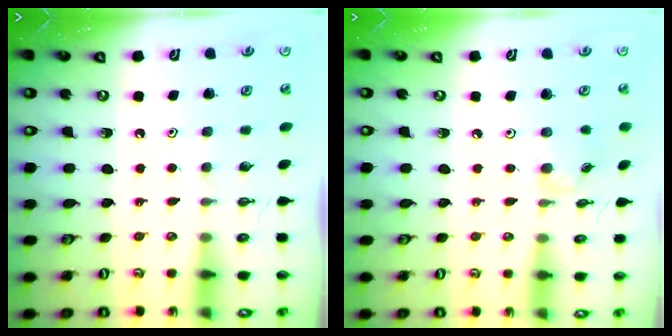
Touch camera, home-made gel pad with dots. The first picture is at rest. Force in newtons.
{"total": 1.8, "press": 1.8, "slide": 0.4}